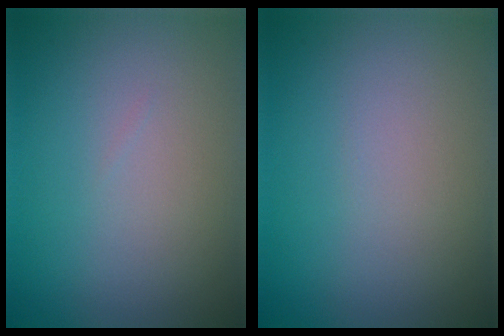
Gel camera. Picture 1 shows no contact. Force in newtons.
{"total": 0.0}